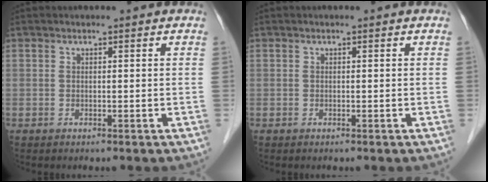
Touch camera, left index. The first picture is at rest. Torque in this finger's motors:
{"motor_torque": [0.00, 0.00, 0.00, 0.00]}